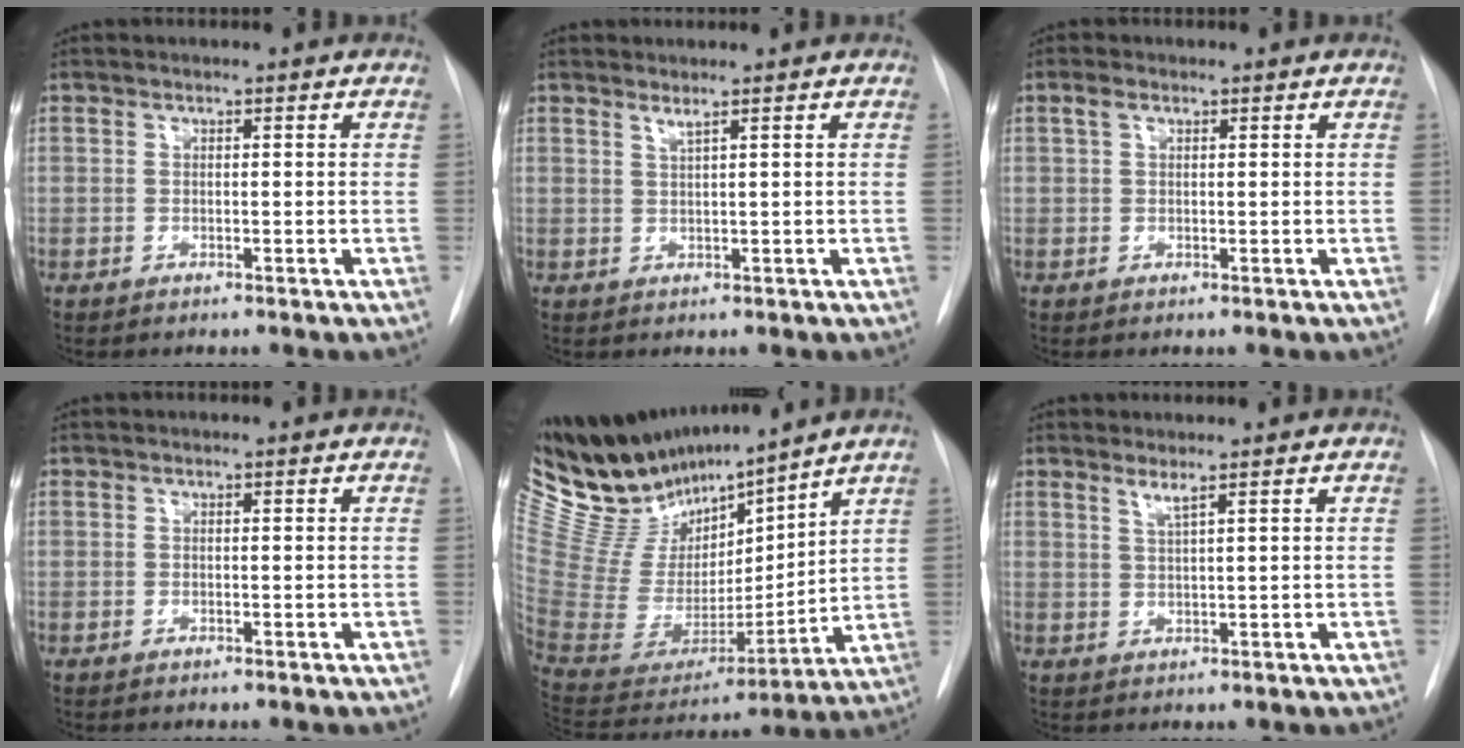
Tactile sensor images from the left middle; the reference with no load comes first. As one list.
[{"total": 1.1, "force": [0.9, -0.4, 0.6], "torque": [-0.021, -0.012, 0.018]}, {"total": 1.5, "force": [0.8, 0.7, 1.0], "torque": [-0.025, 0.012, 0.016]}, {"total": 0.0}, {"total": 21.6, "force": [18.9, 4.5, 9.3], "torque": [-0.178, -0.006, 0.362]}, {"total": 1.6, "force": [1.2, -0.5, 1.0], "torque": [-0.023, -0.013, 0.024]}]